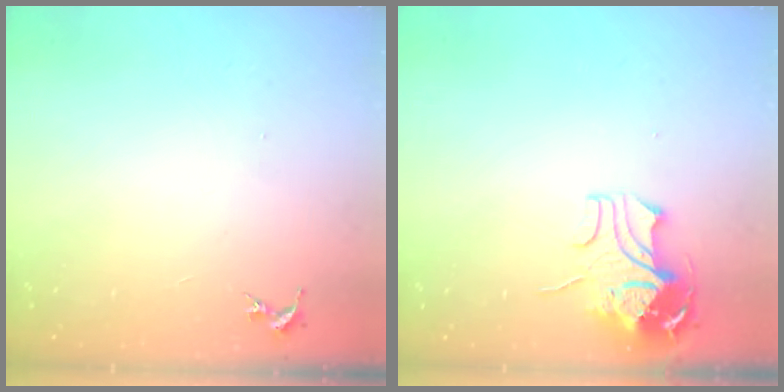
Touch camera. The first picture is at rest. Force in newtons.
{"total": 9.8, "press": 9.7, "slide": 1.2}